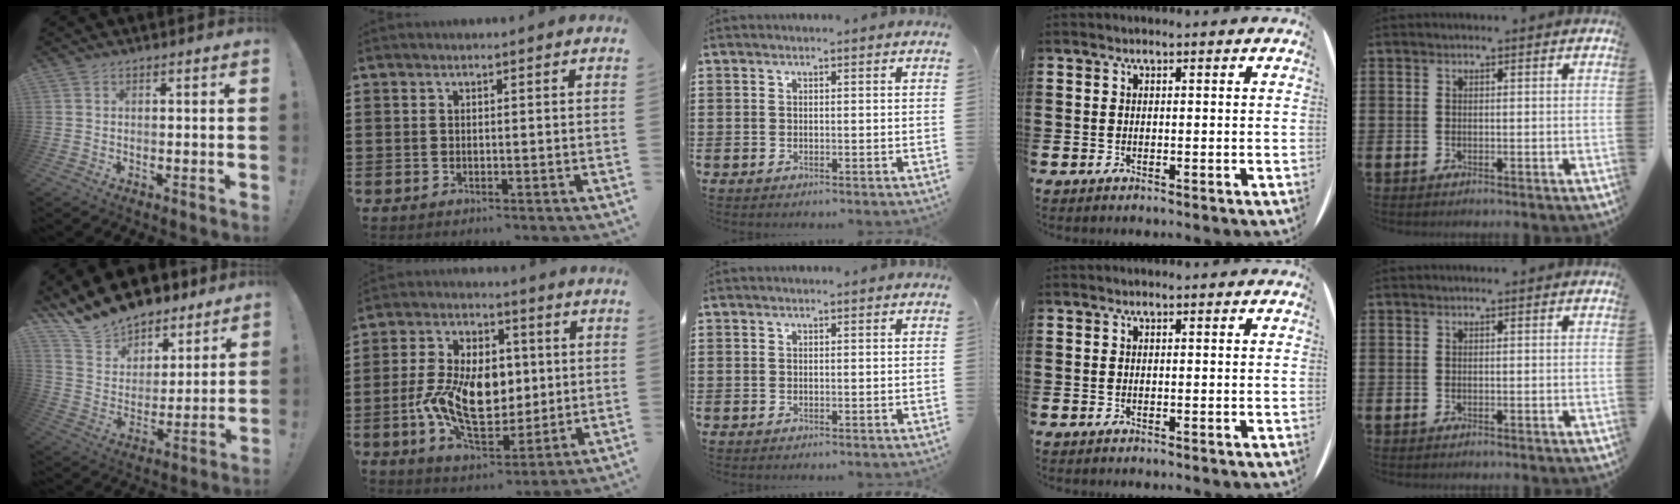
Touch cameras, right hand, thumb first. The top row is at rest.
{"thumb": {"total": 13.5, "force": [12.2, 5.4, 1.8], "torque": [-0.062, -0.103, 0.226]}, "index": {"total": 12.4, "force": [-0.4, 7.8, 9.7], "torque": [-0.201, 0.004, -0.011]}}